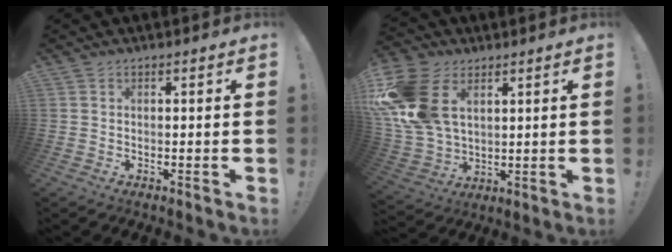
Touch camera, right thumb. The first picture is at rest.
{"total": 19.9, "force": [5.9, 13.8, 13.0], "torque": [-0.265, -0.020, 0.117]}